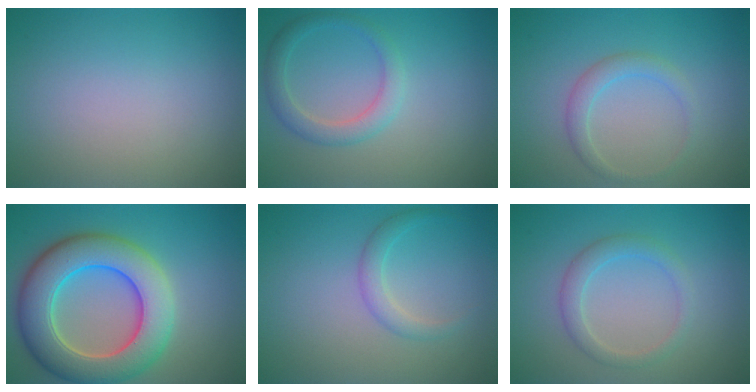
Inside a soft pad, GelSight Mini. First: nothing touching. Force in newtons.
{"total": 2.6, "press": 2.6, "slide": 0.2}
{"total": 1.8, "press": 1.8, "slide": 0.2}
{"total": 9.8, "press": 9.7, "slide": 0.6}
{"total": 1.7, "press": 1.7, "slide": 0.1}
{"total": 2.2, "press": 2.2, "slide": 0.0}